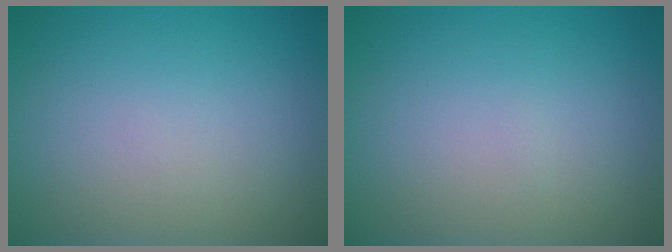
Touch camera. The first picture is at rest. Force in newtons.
{"total": 0.0}